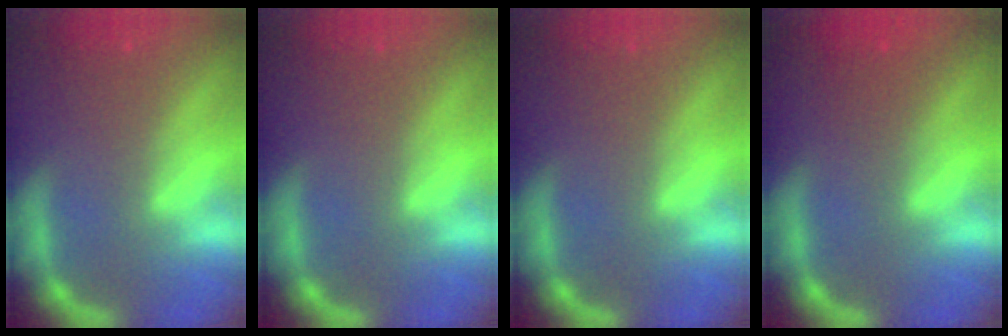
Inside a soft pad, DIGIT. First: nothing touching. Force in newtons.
{"total": 0.0}
{"total": 0.0}
{"total": 1.4}